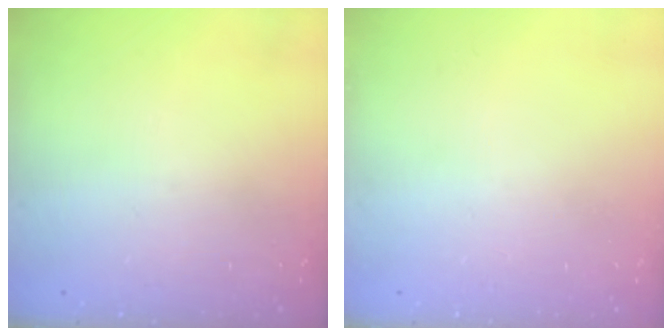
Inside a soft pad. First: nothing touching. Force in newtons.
{"total": 0.0}